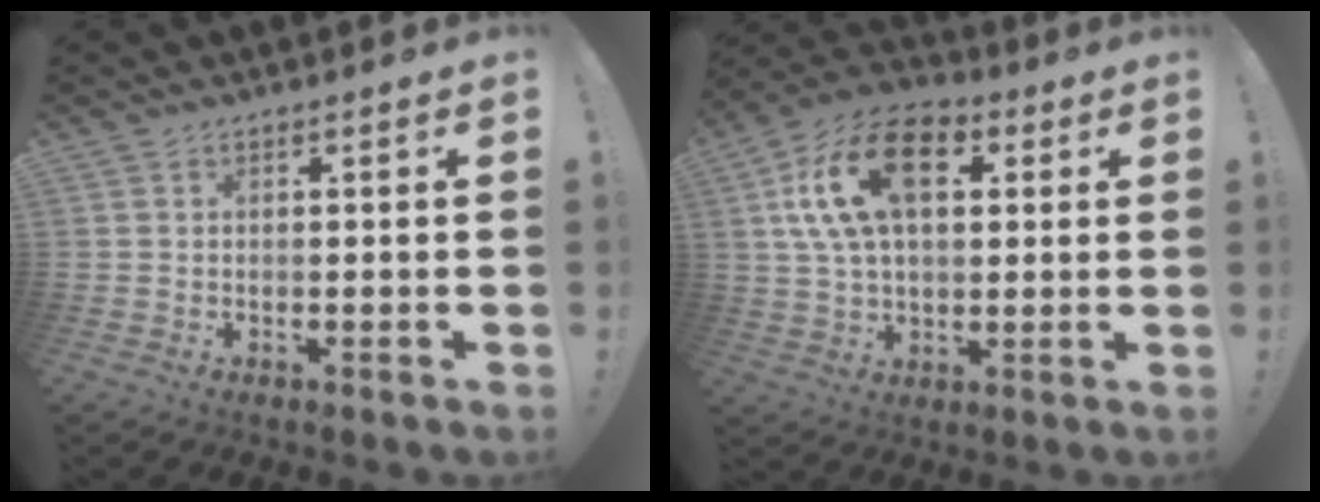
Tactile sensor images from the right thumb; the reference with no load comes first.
{"total": 19.6, "force": [6.4, 11.5, 14.5], "torque": [-0.274, -0.004, 0.110]}